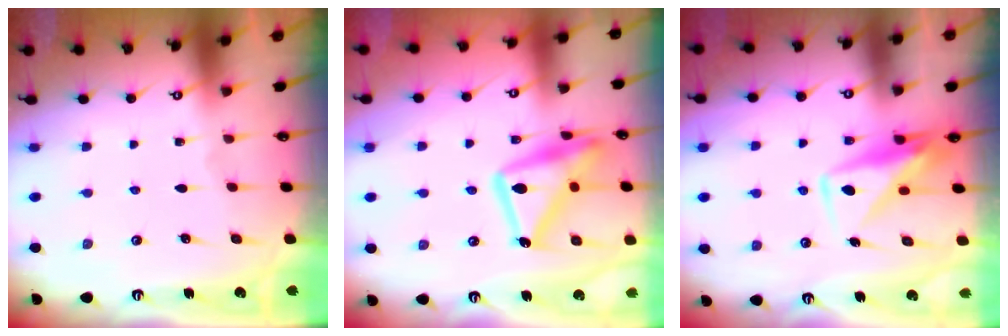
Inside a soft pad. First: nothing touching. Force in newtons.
{"total": 18.2, "press": 18.2, "slide": 1.2}
{"total": 8.3, "press": 8.3, "slide": 0.9}